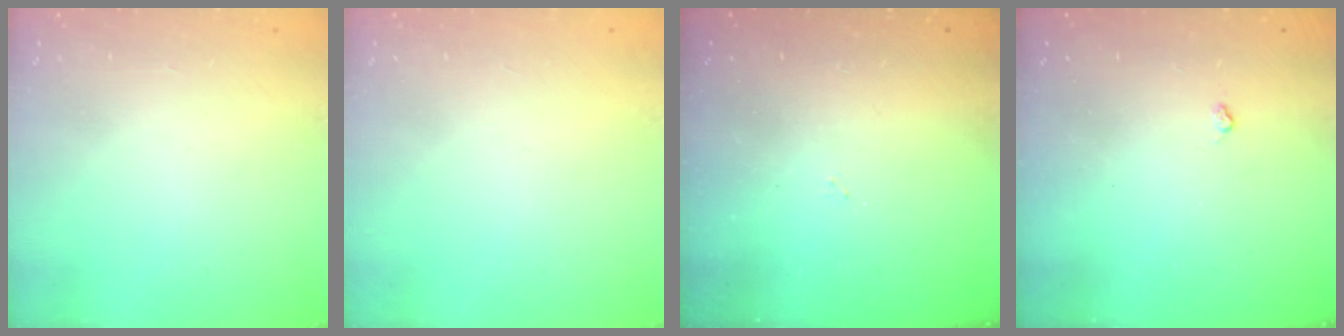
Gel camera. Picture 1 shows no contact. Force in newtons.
{"total": 0.0}
{"total": 3.1, "press": 3.1, "slide": 0.5}
{"total": 2.7, "press": 2.6, "slide": 0.4}